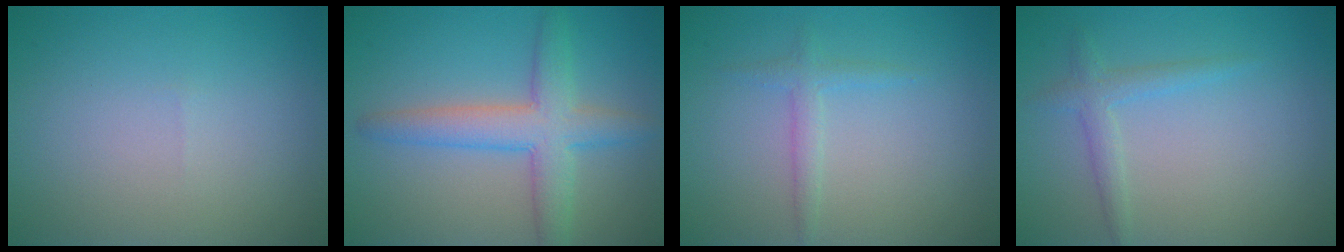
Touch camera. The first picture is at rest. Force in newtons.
{"total": 5.0, "press": 5.0, "slide": 0.2}
{"total": 1.5, "press": 1.5, "slide": 0.0}
{"total": 1.8, "press": 1.8, "slide": 0.0}